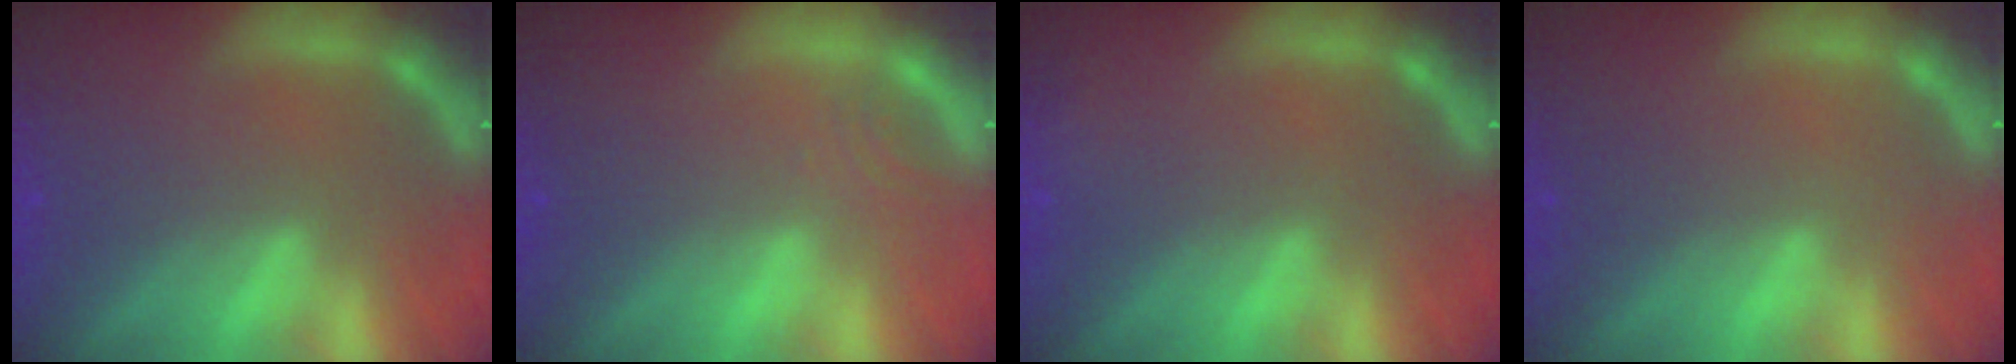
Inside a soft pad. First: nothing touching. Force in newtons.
{"total": 1.0}
{"total": 0.9}
{"total": 0.0}